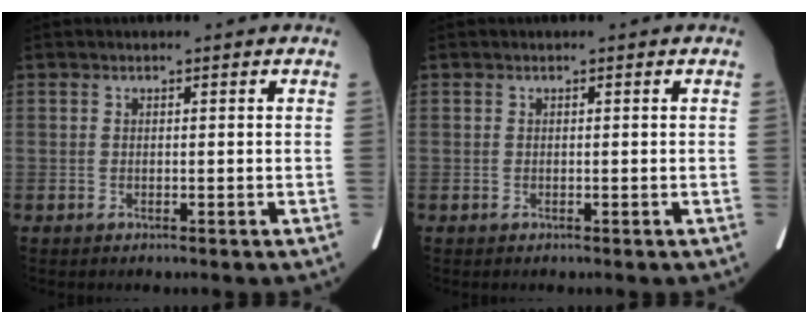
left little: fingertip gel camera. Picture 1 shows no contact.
{"total": 0.0}